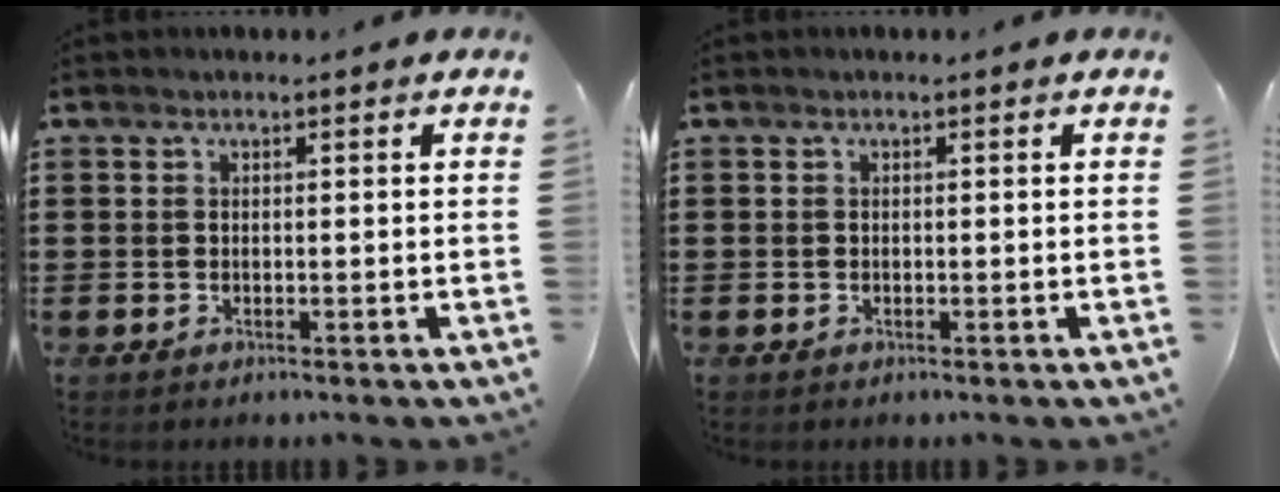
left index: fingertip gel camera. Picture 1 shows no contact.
{"total": 0.0}